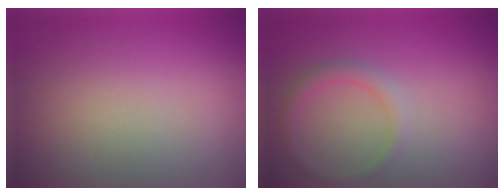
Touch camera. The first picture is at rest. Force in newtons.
{"total": 1.7, "press": 1.7, "slide": 0.1}